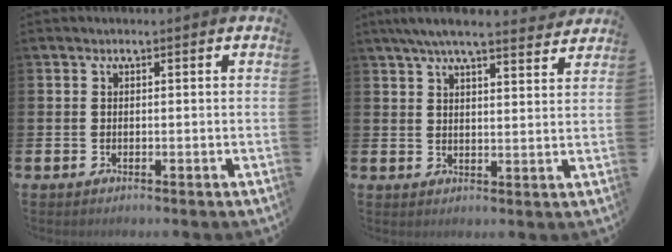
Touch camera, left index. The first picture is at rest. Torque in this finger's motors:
{"motor_torque": [1.10, -1.04, 0.35, 0.21]}